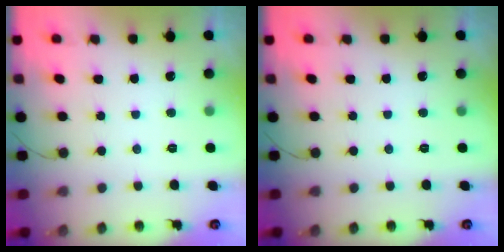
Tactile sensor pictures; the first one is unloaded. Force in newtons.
{"total": 0.0}